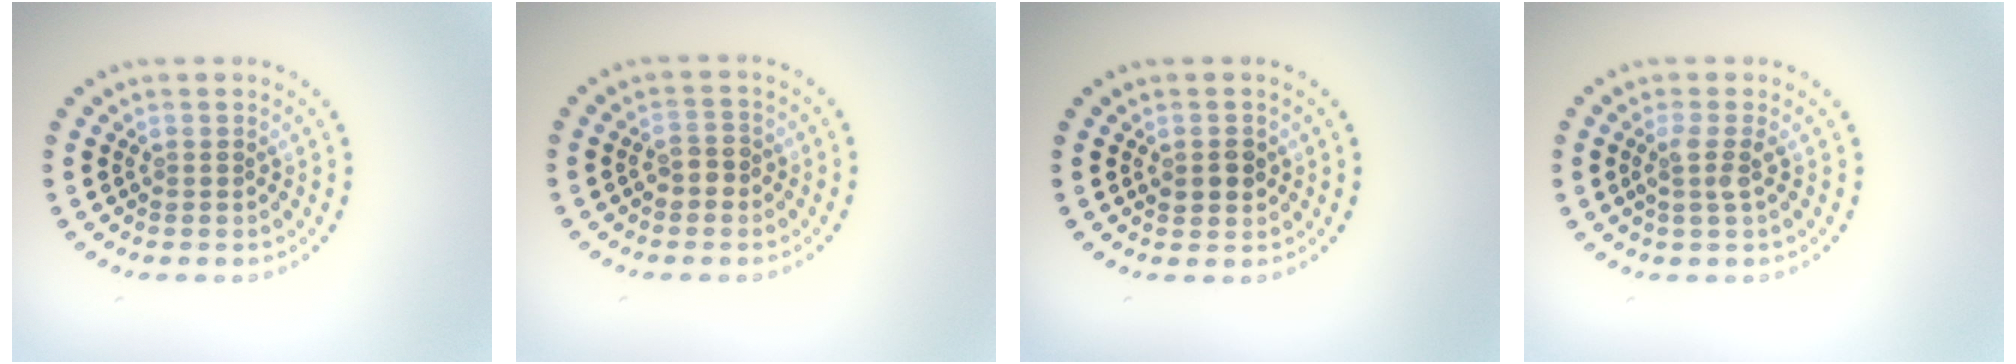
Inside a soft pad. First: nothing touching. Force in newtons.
{"total": 1.6, "press": 1.5, "slide": 0.5}
{"total": 1.7, "press": 1.7, "slide": 0.2}
{"total": 1.7, "press": 1.3, "slide": 1.2}